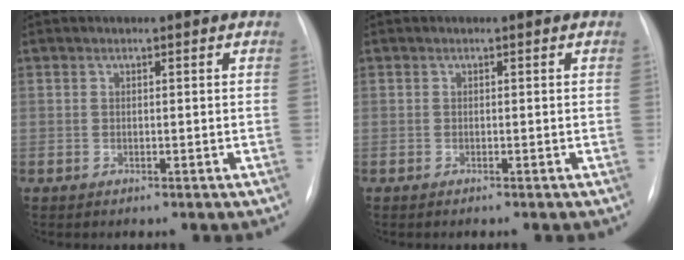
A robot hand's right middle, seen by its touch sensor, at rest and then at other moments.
{"total": 0.0}